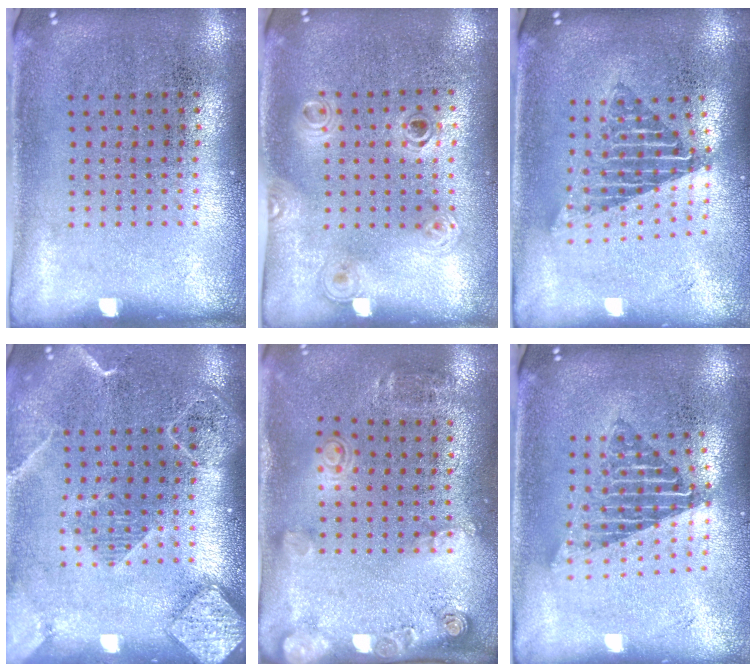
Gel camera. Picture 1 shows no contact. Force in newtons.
{"total": 1.2, "press": 1.1, "slide": 0.5}
{"total": 1.7, "press": 1.3, "slide": 1.1}
{"total": 2.1, "press": 1.9, "slide": 0.9}
{"total": 1.9, "press": 1.3, "slide": 1.4}
{"total": 1.7, "press": 1.3, "slide": 1.1}